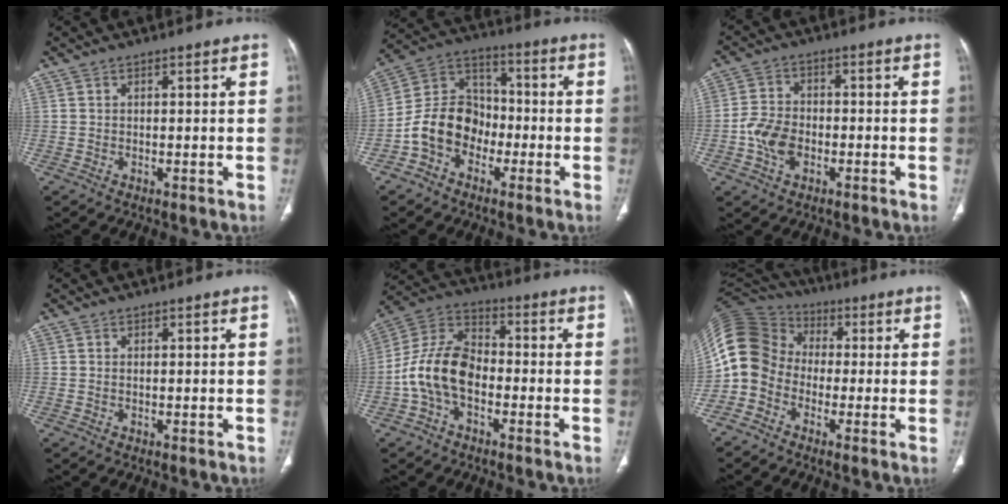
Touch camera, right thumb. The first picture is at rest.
{"total": 11.8, "force": [-4.1, 9.4, 5.9], "torque": [-0.083, 0.056, -0.087]}
{"total": 6.9, "force": [-2.0, 4.9, 4.4], "torque": [-0.077, 0.015, -0.045]}
{"total": 0.0}
{"total": 12.3, "force": [-3.0, 8.0, 8.9], "torque": [-0.168, 0.041, -0.066]}
{"total": 12.3, "force": [-2.1, 10.5, 6.0], "torque": [-0.115, 0.051, -0.061]}